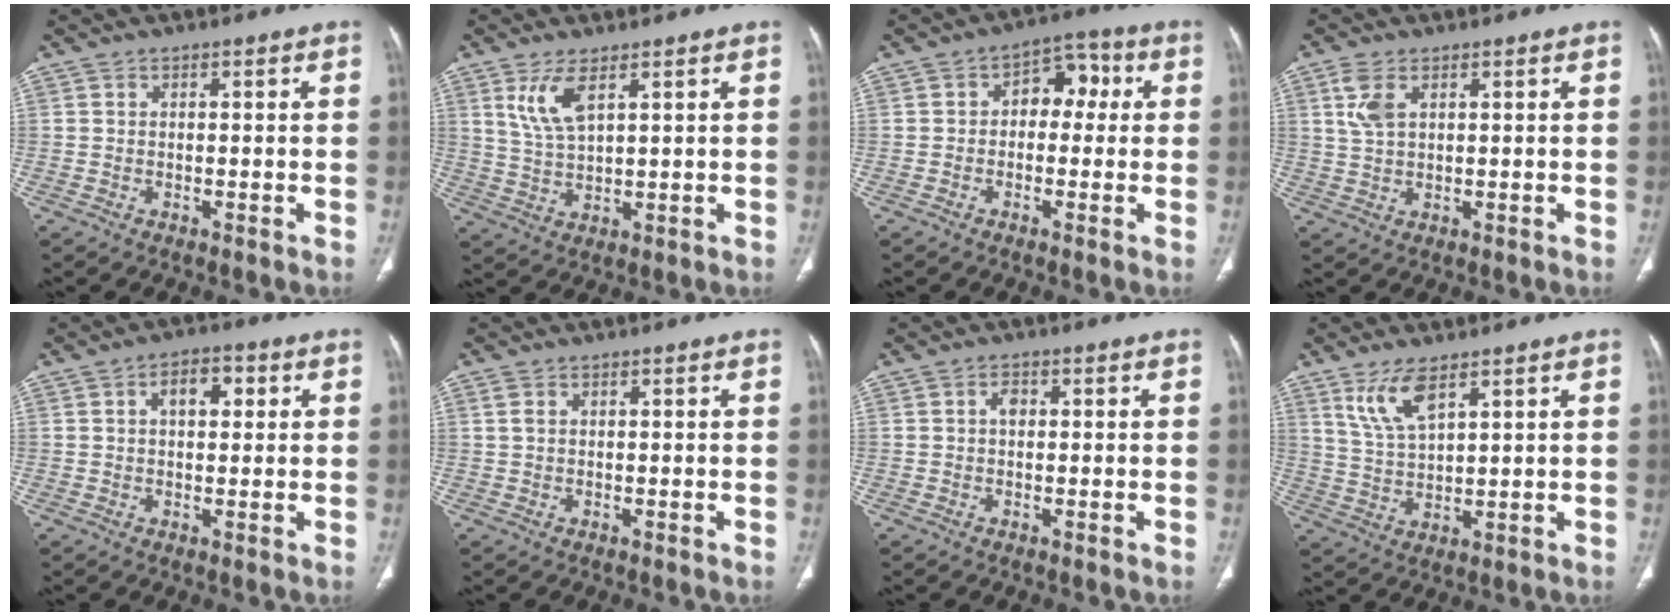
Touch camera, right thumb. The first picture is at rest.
{"total": 6.1, "force": [3.1, 2.1, 4.8], "torque": [-0.101, -0.015, 0.074]}
{"total": 6.9, "force": [0.6, 4.7, 5.0], "torque": [-0.032, 0.027, -0.004]}
{"total": 4.7, "force": [2.0, 2.5, 3.5], "torque": [-0.081, 0.004, 0.047]}
{"total": 5.5, "force": [1.6, 3.2, 4.2], "torque": [-0.050, 0.008, 0.021]}
{"total": 1.4, "force": [0.6, 0.8, 1.0], "torque": [-0.027, 0.009, 0.019]}
{"total": 1.7, "force": [0.2, 1.1, 1.2], "torque": [-0.015, 0.004, 0.000]}
{"total": 7.0, "force": [4.3, 2.2, 5.0], "torque": [-0.099, -0.022, 0.095]}